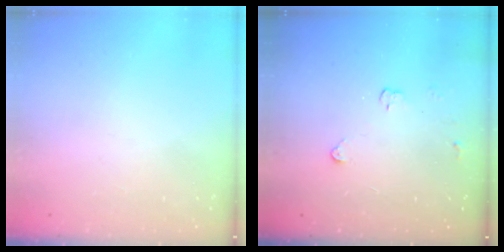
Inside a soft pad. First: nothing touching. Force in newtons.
{"total": 2.9, "press": 2.9, "slide": 0.4}